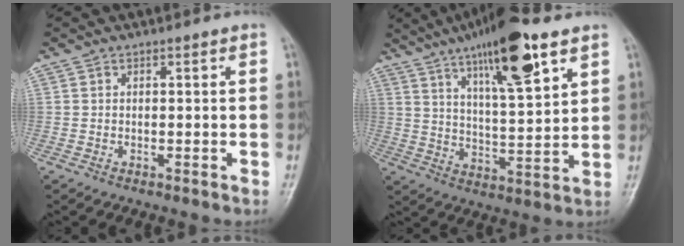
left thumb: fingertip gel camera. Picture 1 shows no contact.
{"total": 17.3, "force": [10.1, 4.0, 13.5], "torque": [-0.205, -0.040, 0.170]}